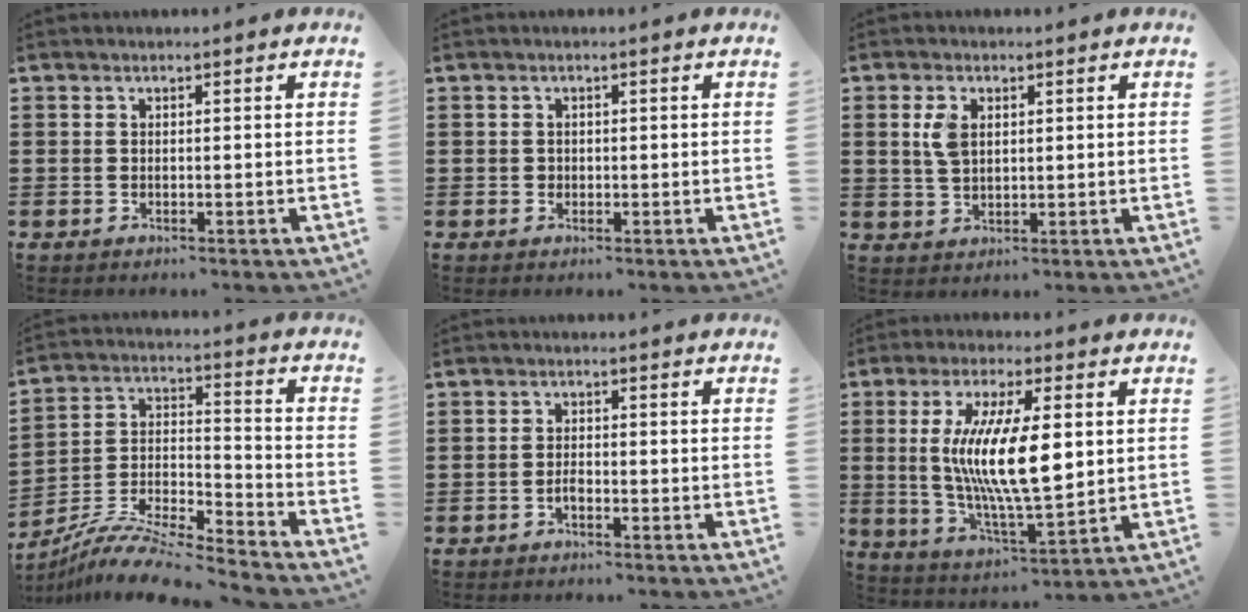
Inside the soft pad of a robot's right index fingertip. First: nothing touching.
{"total": 0.7, "force": [0.0, 0.7, 0.2], "torque": [-0.004, 0.005, 0.000]}
{"total": 3.7, "force": [1.0, 2.1, 2.8], "torque": [-0.063, 0.009, 0.017]}
{"total": 9.5, "force": [-8.8, 0.6, 3.4], "torque": [-0.069, 0.008, -0.180]}
{"total": 1.5, "force": [-0.9, 0.8, 0.8], "torque": [-0.018, -0.001, -0.018]}
{"total": 13.5, "force": [1.9, 4.1, 12.7], "torque": [-0.255, -0.005, 0.027]}